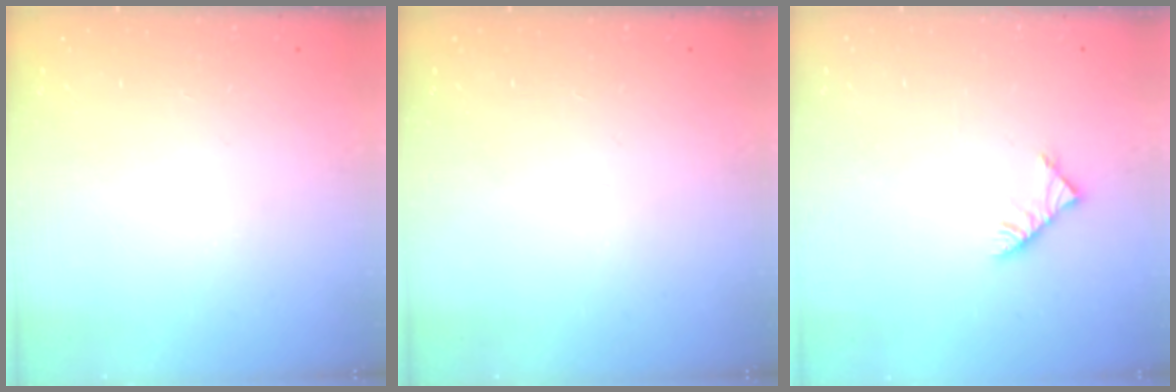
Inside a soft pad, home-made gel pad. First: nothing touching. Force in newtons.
{"total": 0.0}
{"total": 3.4, "press": 3.3, "slide": 0.8}